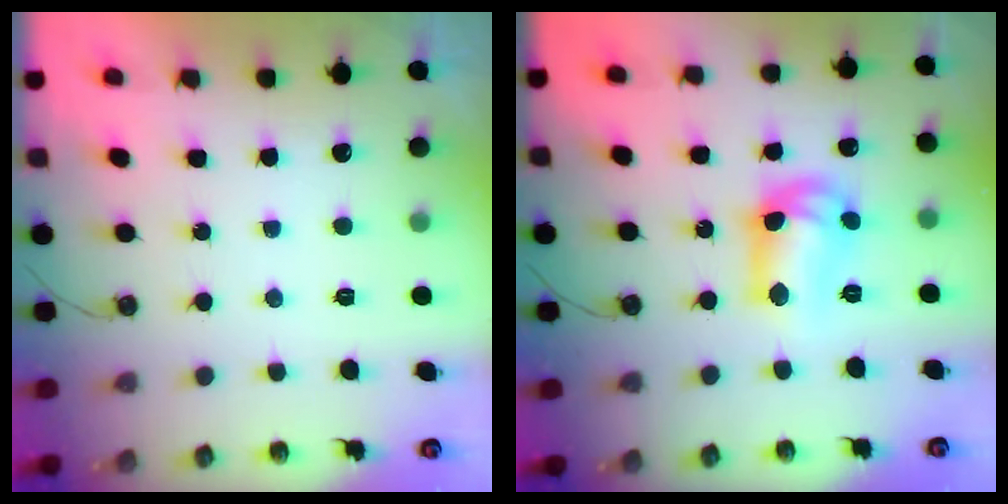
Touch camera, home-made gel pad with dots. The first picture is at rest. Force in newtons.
{"total": 12.5, "press": 11.9, "slide": 3.9}